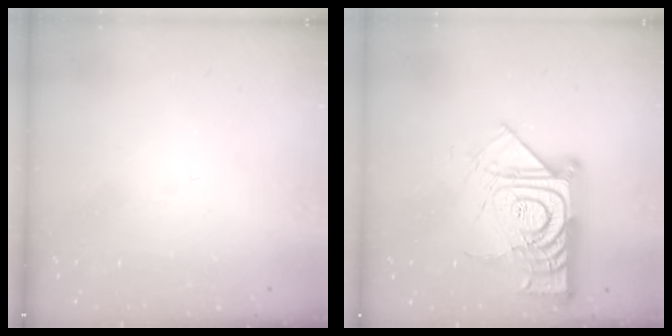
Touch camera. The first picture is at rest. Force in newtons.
{"total": 20.6, "press": 20.6, "slide": 1.9}